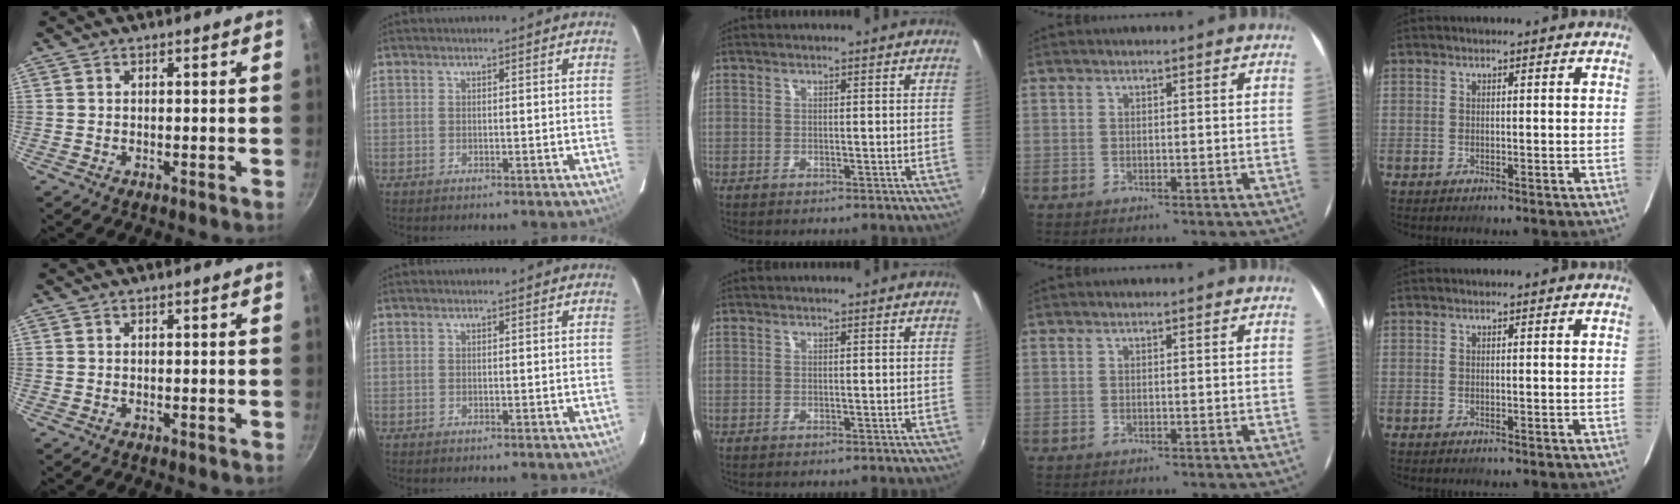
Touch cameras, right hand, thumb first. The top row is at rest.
{}